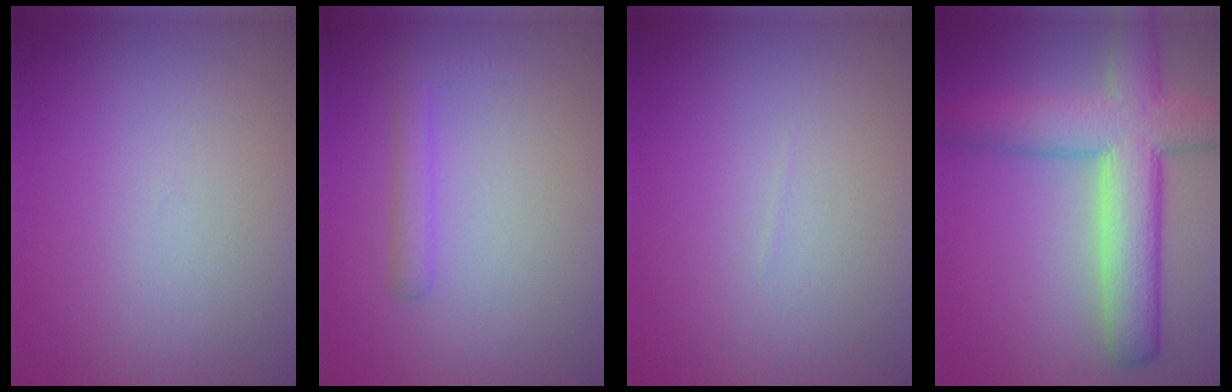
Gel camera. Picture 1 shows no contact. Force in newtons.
{"total": 1.6, "press": 1.6, "slide": 0.1}
{"total": 0.0}
{"total": 8.2, "press": 8.2, "slide": 0.4}